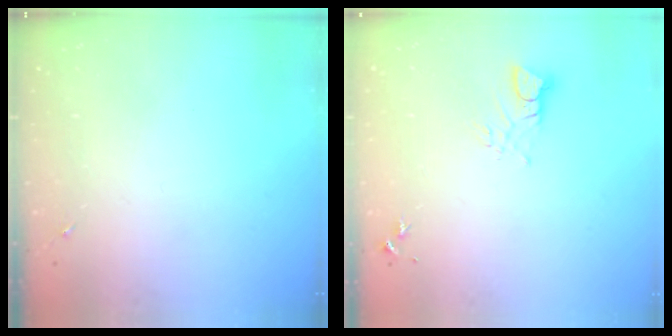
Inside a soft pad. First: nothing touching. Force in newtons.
{"total": 3.4, "press": 3.4, "slide": 0.3}